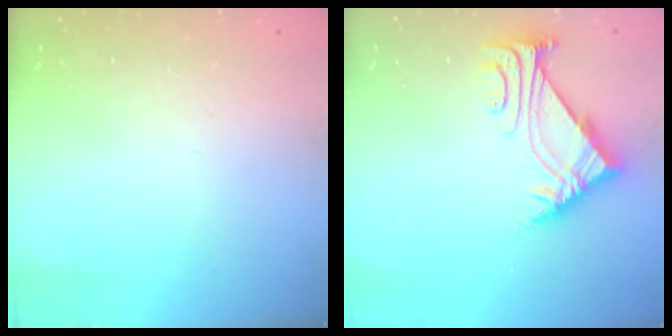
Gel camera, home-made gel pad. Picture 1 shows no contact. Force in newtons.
{"total": 5.5, "press": 5.3, "slide": 1.1}